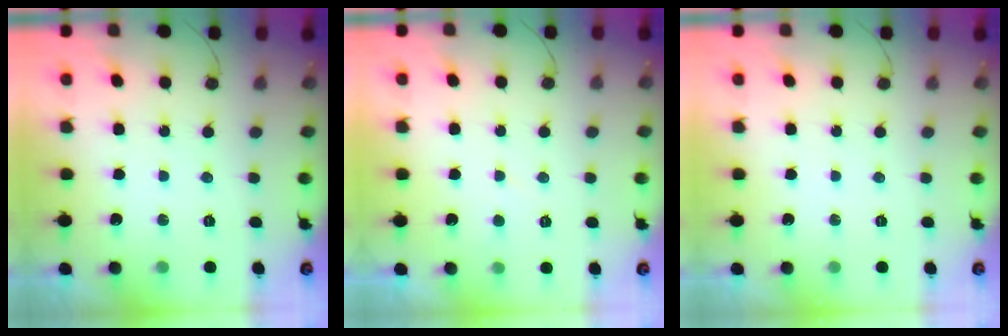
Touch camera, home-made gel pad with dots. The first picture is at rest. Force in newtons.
{"total": 2.5, "press": 2.5, "slide": 0.2}
{"total": 0.0}